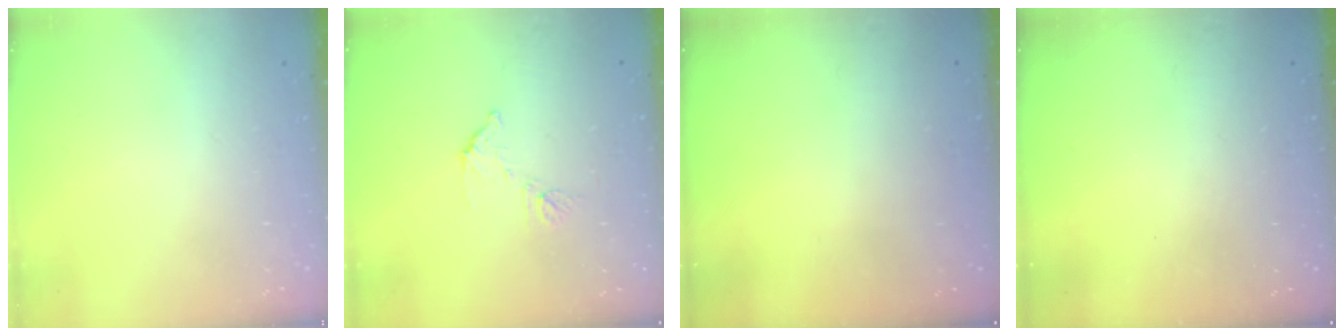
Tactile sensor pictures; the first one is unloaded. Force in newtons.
{"total": 7.2, "press": 7.2, "slide": 0.3}
{"total": 3.1, "press": 3.1, "slide": 0.3}
{"total": 2.9, "press": 2.9, "slide": 0.2}